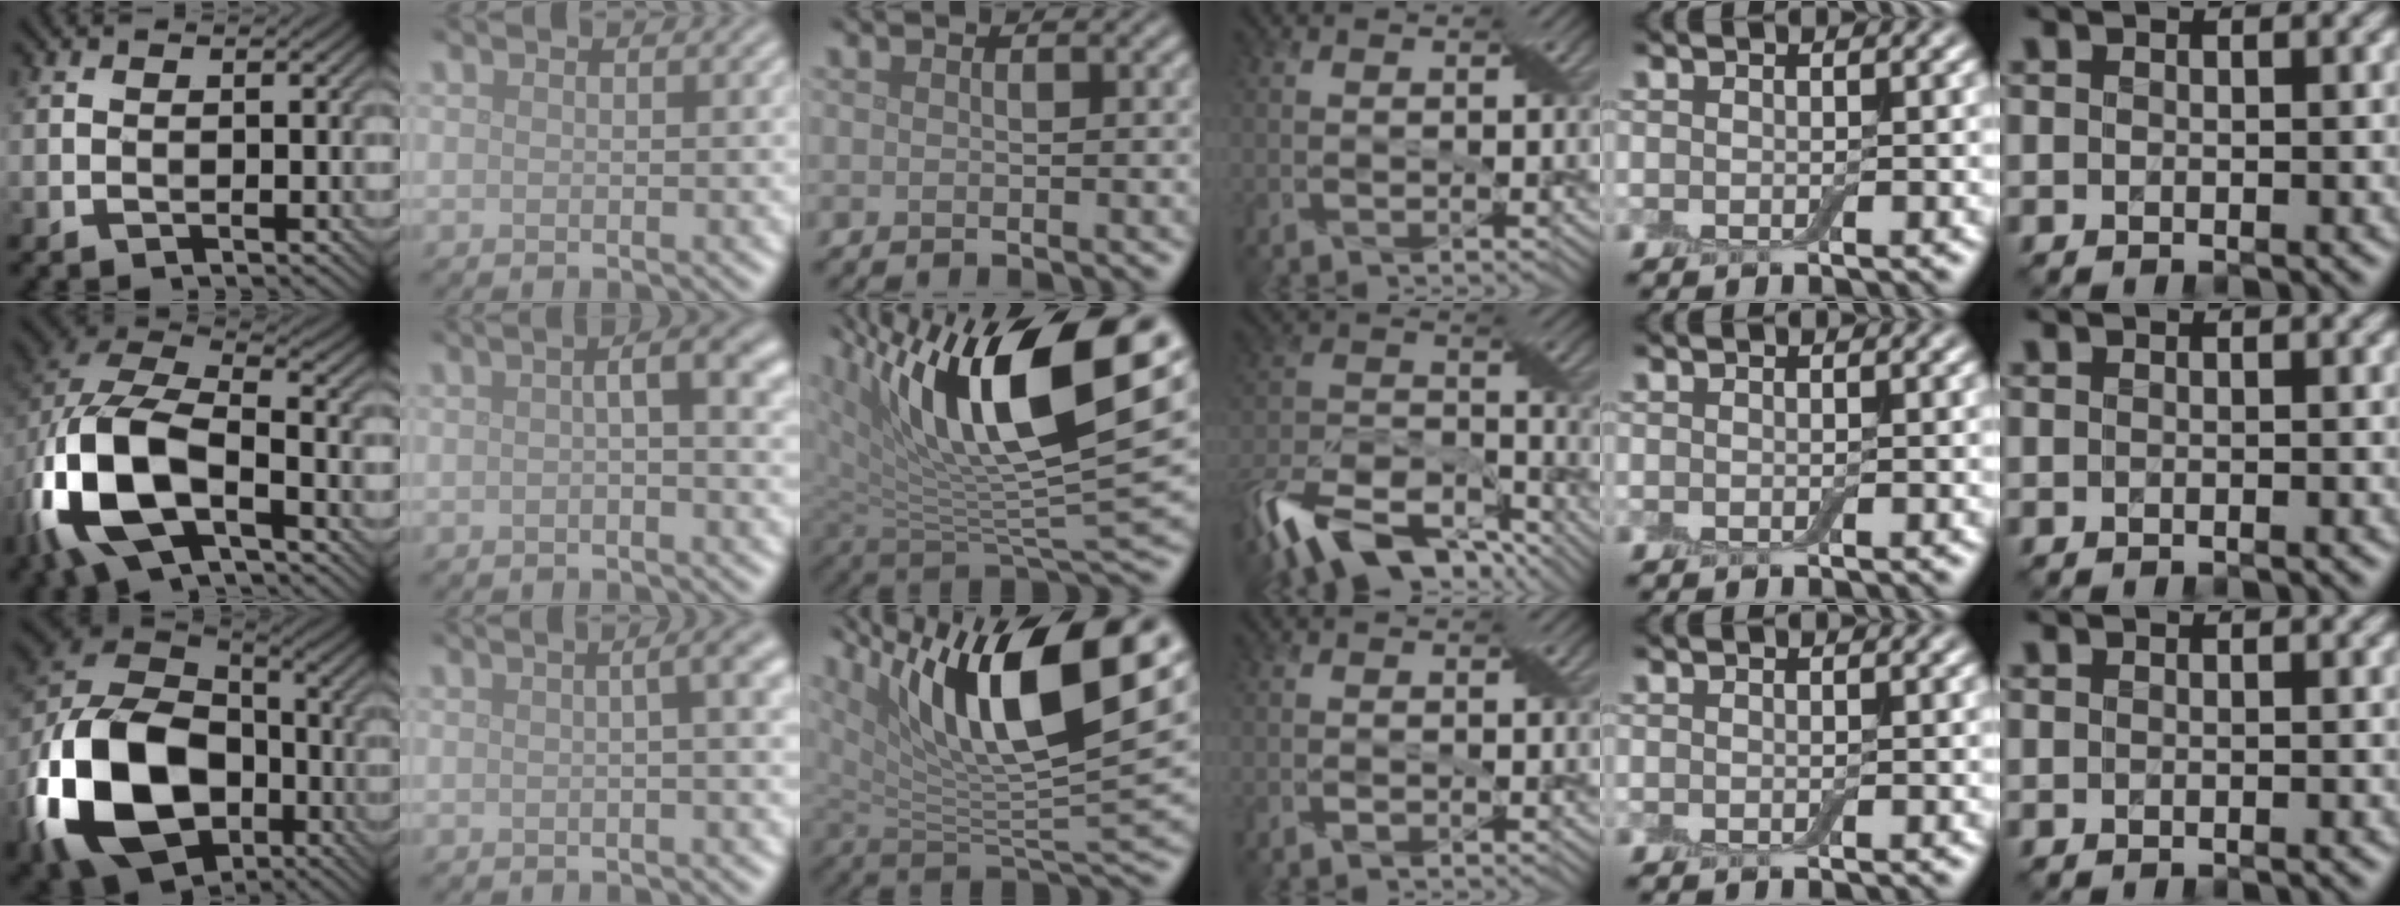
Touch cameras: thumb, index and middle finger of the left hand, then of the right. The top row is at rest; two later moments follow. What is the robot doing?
{"motion": "open", "object": "airpods case & airpods"}